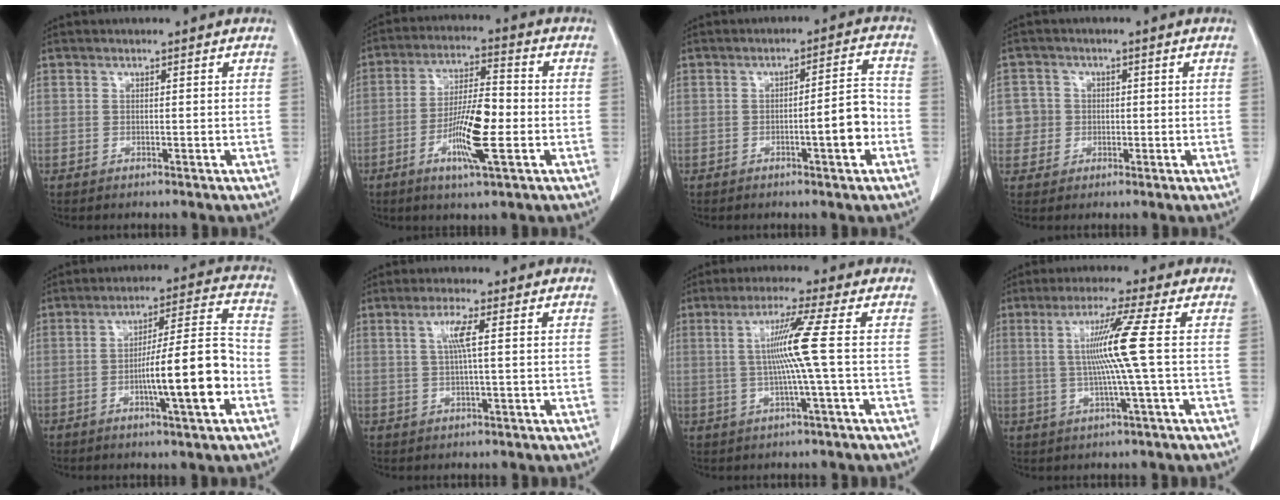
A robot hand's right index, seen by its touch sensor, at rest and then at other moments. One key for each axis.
{"total": 10.6, "fx": -3.2, "fy": 1.5, "fz": 9.9, "tx": -0.185, "ty": -0.004, "tz": -0.060}
{"total": 6.0, "fx": -2.1, "fy": 0.4, "fz": 5.6, "tx": -0.076, "ty": 0.012, "tz": -0.029}
{"total": 3.7, "fx": -0.3, "fy": 3.6, "fz": -0.1, "tx": 0.015, "ty": 0.012, "tz": -0.006}
{"total": 12.3, "fx": -4.0, "fy": 0.4, "fz": 11.6, "tx": -0.183, "ty": 0.011, "tz": -0.062}
{"total": 3.7, "fx": 0.9, "fy": -0.1, "fz": 3.6, "tx": -0.072, "ty": 0.006, "tz": 0.018}
{"total": 7.4, "fx": 0.4, "fy": -2.0, "fz": 7.1, "tx": -0.136, "ty": 0.004, "tz": 0.012}
{"total": 8.2, "fx": 0.7, "fy": -2.2, "fz": 7.8, "tx": -0.148, "ty": 0.002, "tz": 0.020}